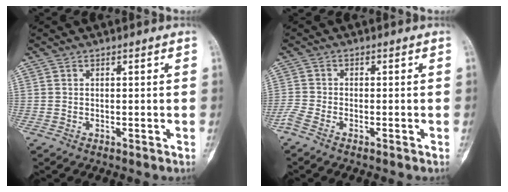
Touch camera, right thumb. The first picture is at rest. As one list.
[{"total": 2.6, "force": [-2.1, 0.6, 1.4], "torque": [-0.045, 0.007, -0.047]}]